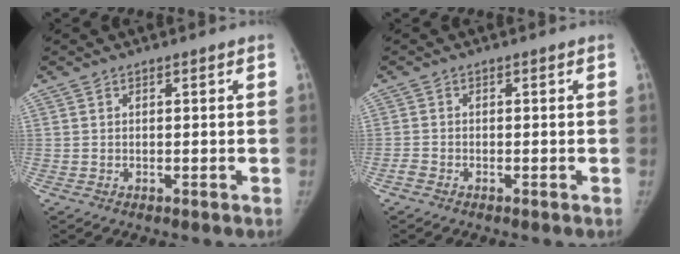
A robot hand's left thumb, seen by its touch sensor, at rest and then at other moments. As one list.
[{"total": 1.1, "force": [-0.8, 0.6, 0.4], "torque": [-0.013, -0.001, -0.021]}]